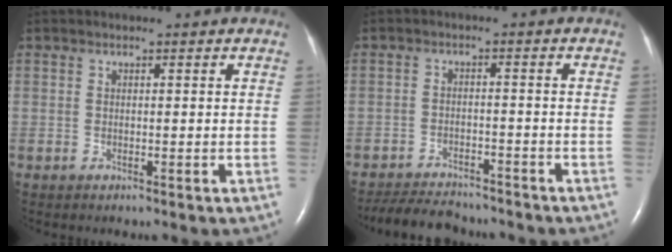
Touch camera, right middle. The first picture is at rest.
{"total": 9.0, "force": [-8.5, 1.9, 2.5], "torque": [-0.043, -0.008, -0.129]}